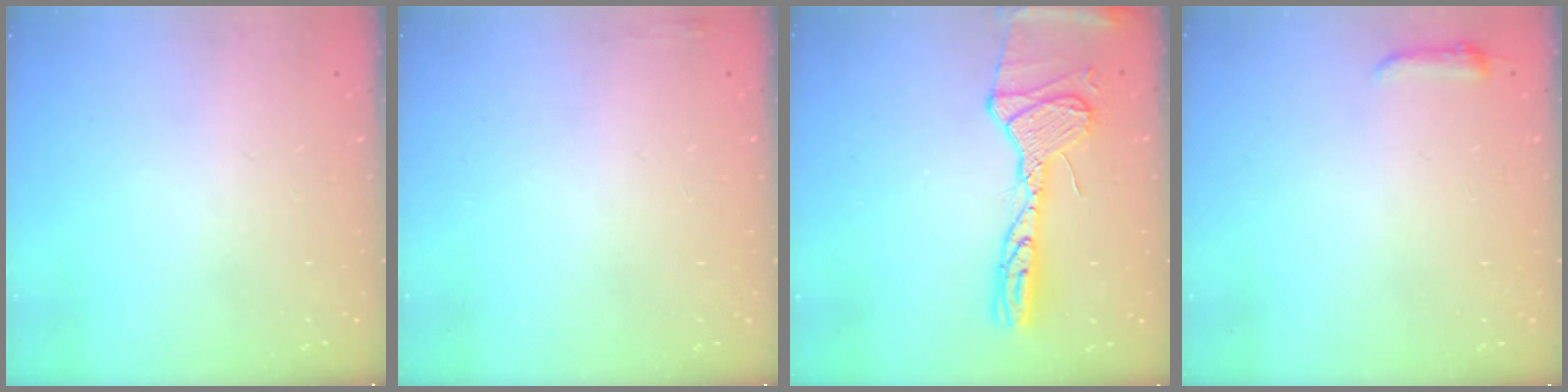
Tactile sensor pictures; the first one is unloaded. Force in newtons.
{"total": 3.5, "press": 3.1, "slide": 1.6}
{"total": 16.8, "press": 16.1, "slide": 4.6}
{"total": 3.6, "press": 3.5, "slide": 0.6}